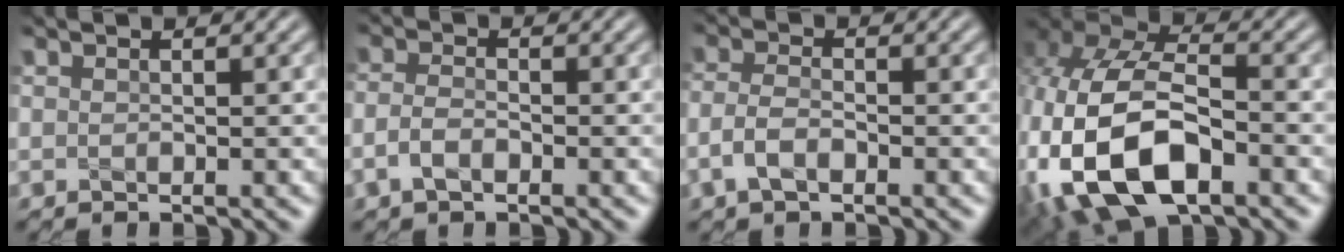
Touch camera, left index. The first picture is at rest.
{"total": 2.1, "force": [-1.0, 1.1, 1.4], "torque": [-0.030, 0.002, -0.027]}
{"total": 2.5, "force": [-1.2, 1.3, 1.8], "torque": [-0.038, 0.004, -0.032]}
{"total": 12.9, "force": [-3.8, 7.8, 9.5], "torque": [-0.221, -0.024, -0.063]}